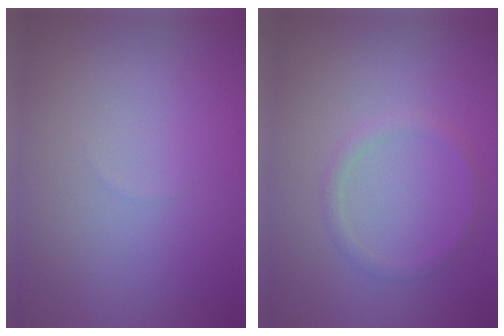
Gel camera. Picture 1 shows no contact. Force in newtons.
{"total": 1.3, "press": 1.2, "slide": 0.0}